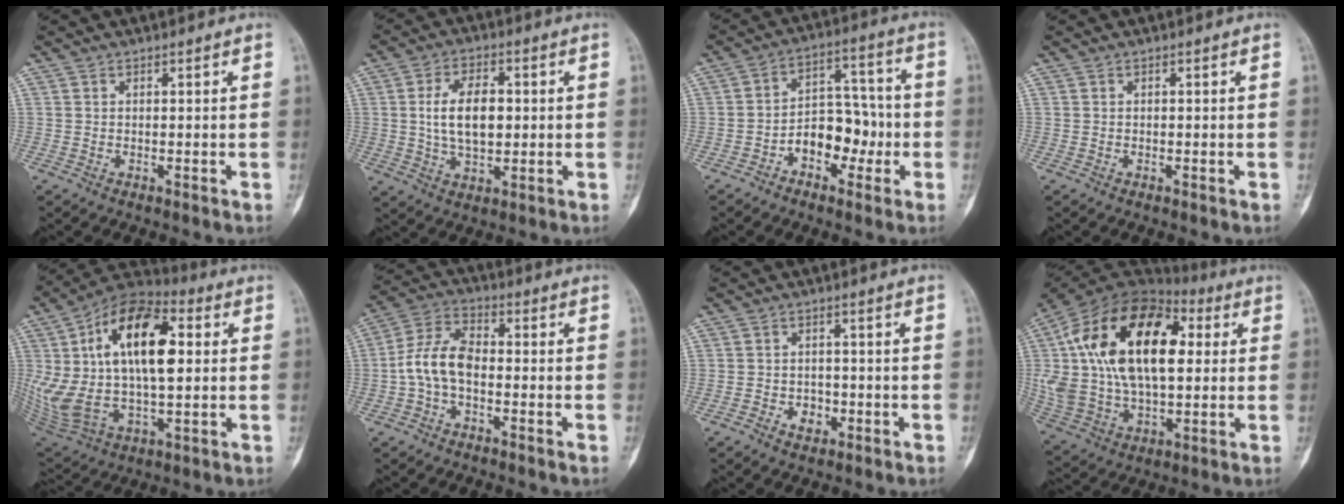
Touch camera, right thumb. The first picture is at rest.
{"total": 10.1, "force": [0.7, 5.7, 8.2], "torque": [-0.136, 0.004, 0.017]}
{"total": 10.1, "force": [-3.3, 6.9, 6.6], "torque": [-0.063, 0.054, -0.059]}
{"total": 0.0}
{"total": 26.9, "force": [4.6, 14.2, 22.3], "torque": [-0.426, 0.011, 0.078]}
{"total": 9.0, "force": [-1.5, 5.3, 7.1], "torque": [-0.140, 0.032, -0.040]}
{"total": 3.5, "force": [-1.5, 2.7, 1.6], "torque": [-0.012, 0.013, -0.022]}
{"total": 29.9, "force": [5.5, 17.0, 23.9], "torque": [-0.461, 0.025, 0.097]}